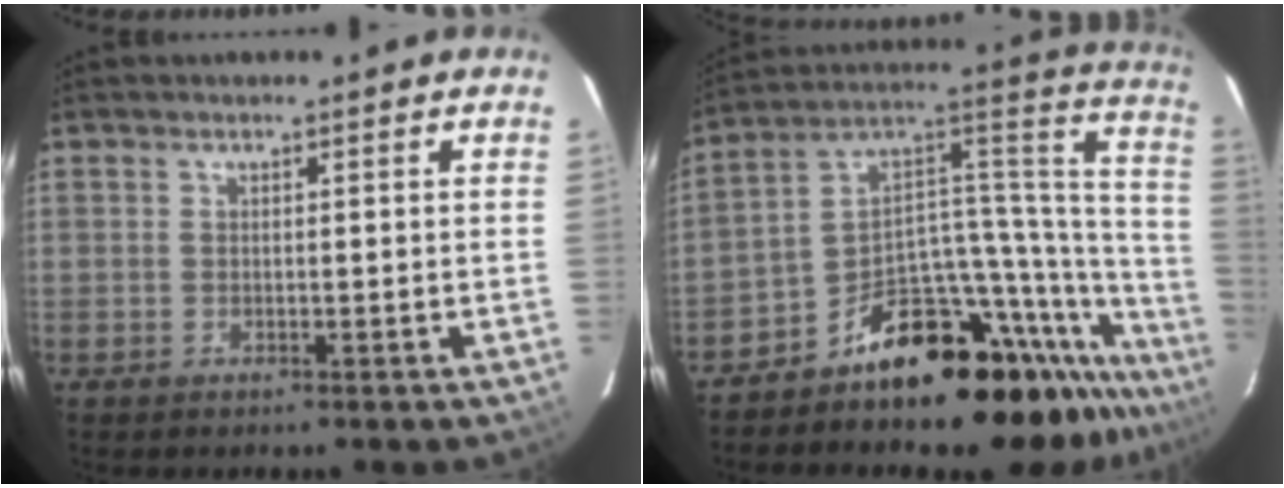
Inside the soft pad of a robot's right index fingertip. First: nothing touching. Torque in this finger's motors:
{"motor_torque": [1.13, -1.01, 0.24, 0.00]}